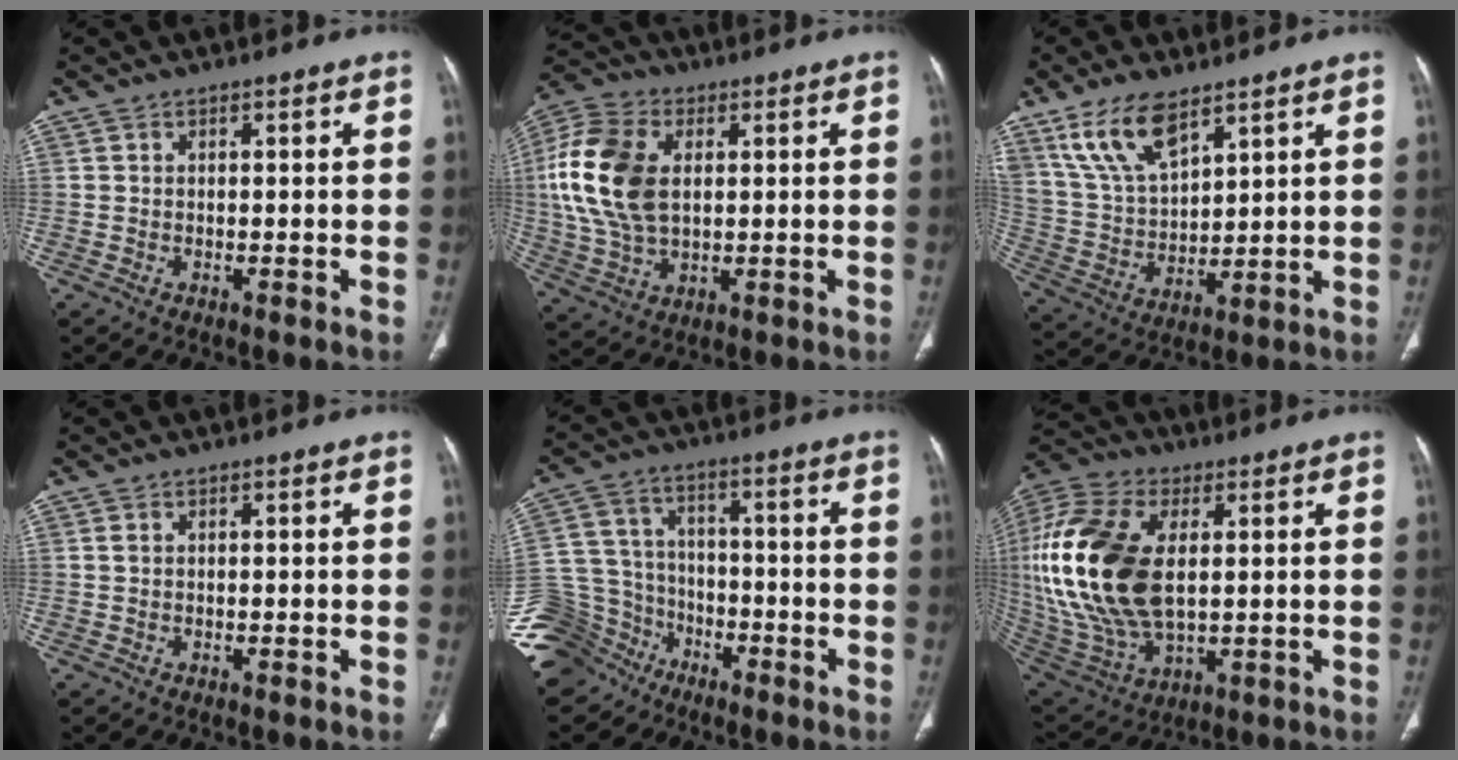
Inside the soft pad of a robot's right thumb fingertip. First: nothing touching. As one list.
[{"total": 16.7, "force": [2.6, 10.6, 12.7], "torque": [-0.265, 0.004, 0.048]}, {"total": 13.0, "force": [8.5, 5.7, 8.0], "torque": [-0.143, -0.031, 0.179]}, {"total": 0.0}, {"total": 16.1, "force": [-10.8, 11.4, 3.4], "torque": [-0.083, 0.065, -0.196]}, {"total": 25.7, "force": [2.9, 14.4, 21.0], "torque": [-0.462, -0.014, 0.057]}]